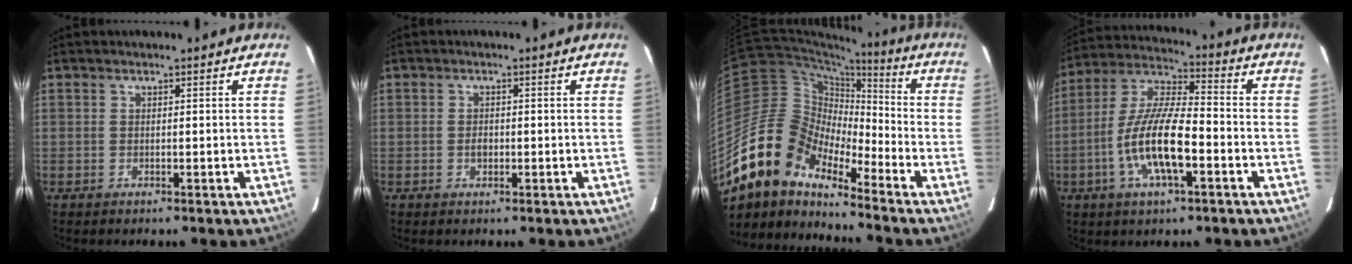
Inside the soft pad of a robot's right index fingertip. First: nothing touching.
{"total": 1.3, "force": [-0.3, 1.1, 0.7], "torque": [-0.011, 0.003, -0.004]}
{"total": 16.6, "force": [-13.1, 7.1, 7.2], "torque": [-0.126, 0.004, -0.259]}
{"total": 13.9, "force": [-4.8, 4.0, 12.4], "torque": [-0.254, -0.003, -0.091]}